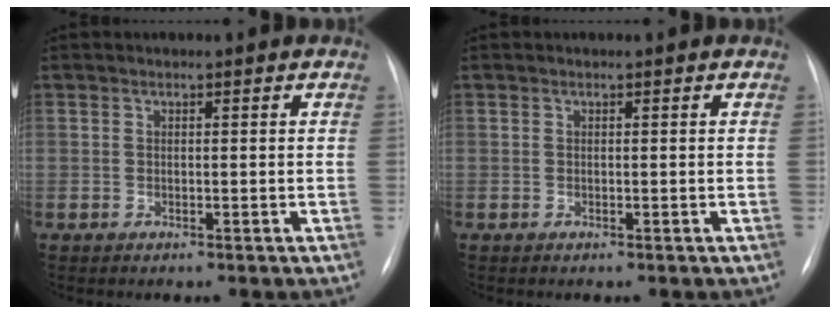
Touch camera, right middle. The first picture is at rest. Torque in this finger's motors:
{"motor_torque": [0.00, 0.00, 0.00, 0.00]}